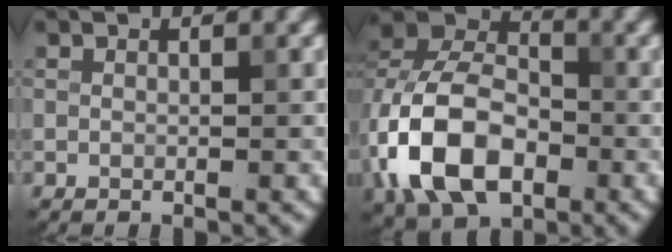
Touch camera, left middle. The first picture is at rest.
{"total": 11.0, "force": [-3.4, 7.2, 7.6], "torque": [-0.164, 0.002, -0.080]}